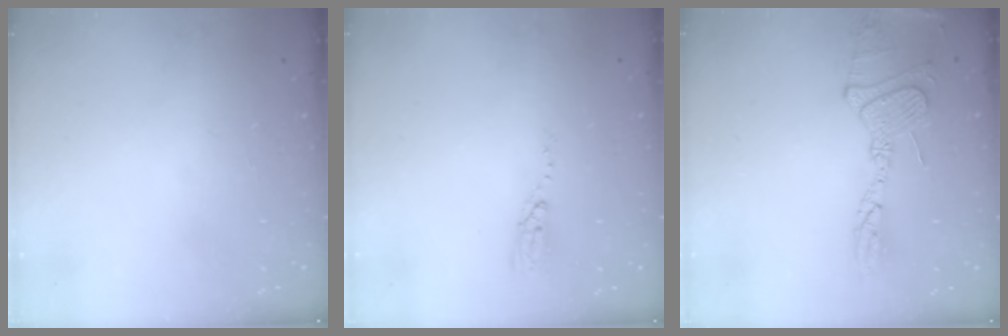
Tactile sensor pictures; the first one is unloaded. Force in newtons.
{"total": 4.3, "press": 4.3, "slide": 0.2}
{"total": 14.7, "press": 14.6, "slide": 1.2}